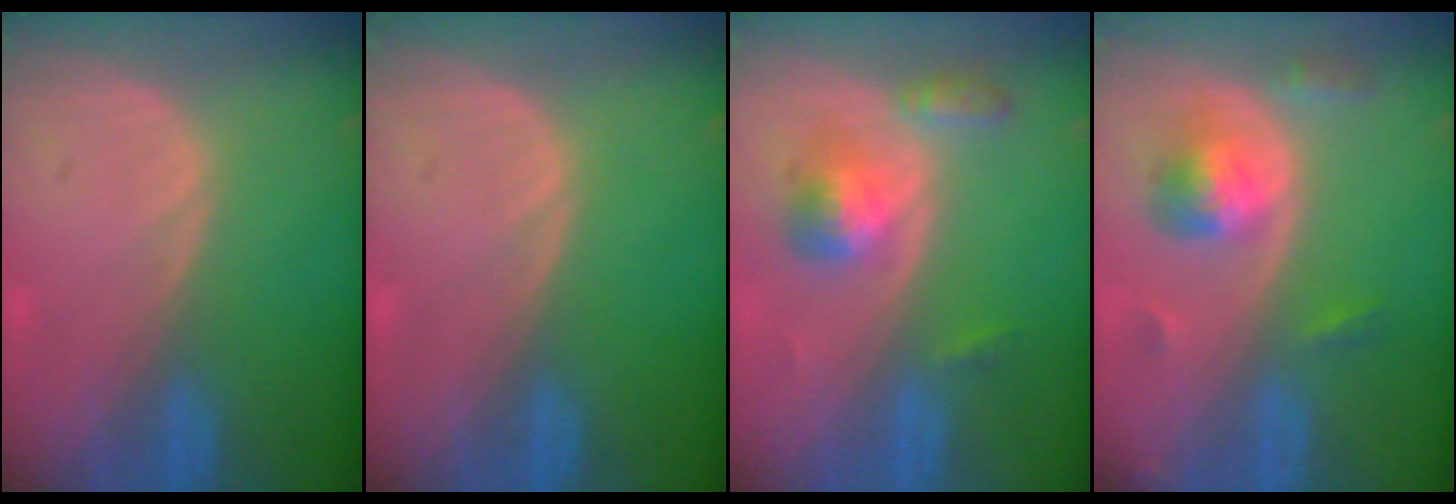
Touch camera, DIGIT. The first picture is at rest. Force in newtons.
{"total": 0.0}
{"total": 5.3, "press": 5.0, "slide": 1.7}
{"total": 5.7, "press": 5.3, "slide": 1.9}